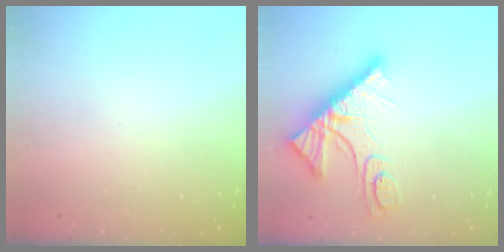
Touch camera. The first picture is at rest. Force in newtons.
{"total": 14.0, "press": 13.9, "slide": 1.3}